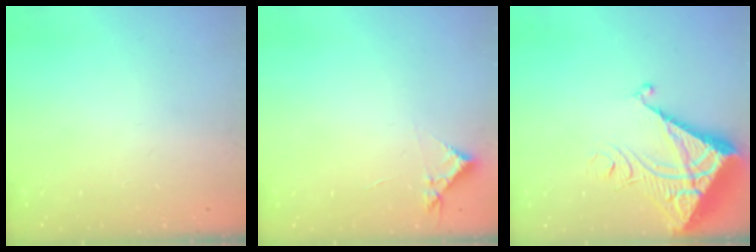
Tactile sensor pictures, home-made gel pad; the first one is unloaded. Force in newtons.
{"total": 4.1, "press": 4.1, "slide": 0.5}
{"total": 7.4, "press": 7.3, "slide": 0.8}